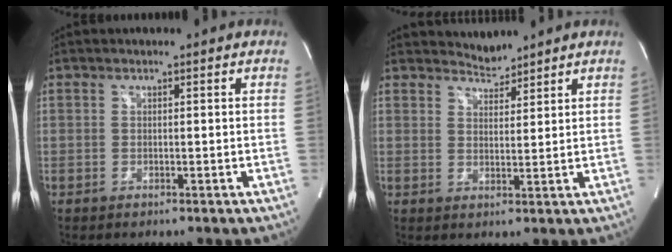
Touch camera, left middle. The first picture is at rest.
{"total": 3.1, "force": [3.1, 0.5, -0.3], "torque": [0.004, 0.001, 0.055]}